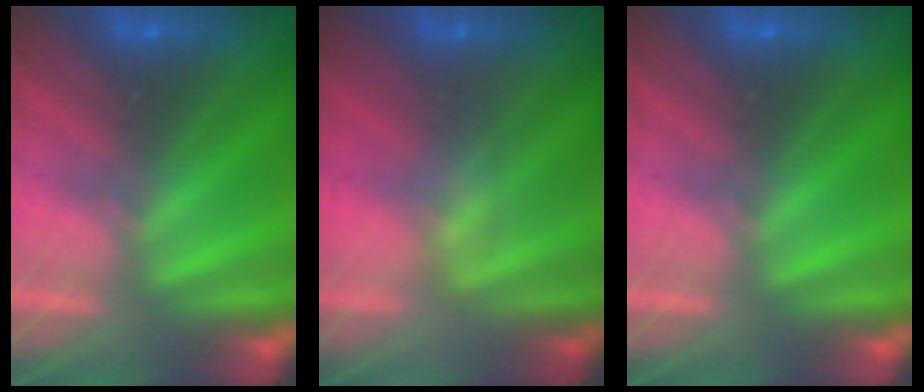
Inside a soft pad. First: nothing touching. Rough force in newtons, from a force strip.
{"total": 2.4}
{"total": 0.0}